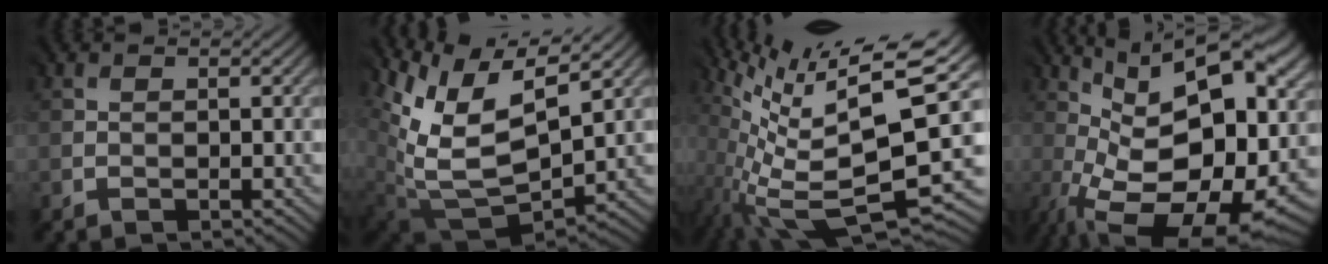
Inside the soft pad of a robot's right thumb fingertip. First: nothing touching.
{"total": 10.8, "force": [5.9, 5.3, 7.4], "torque": [-0.173, -0.005, 0.127]}
{"total": 12.7, "force": [0.2, 3.1, 12.3], "torque": [-0.228, -0.003, 0.026]}
{"total": 18.4, "force": [0.4, 9.3, 15.9], "torque": [-0.228, -0.012, 0.028]}